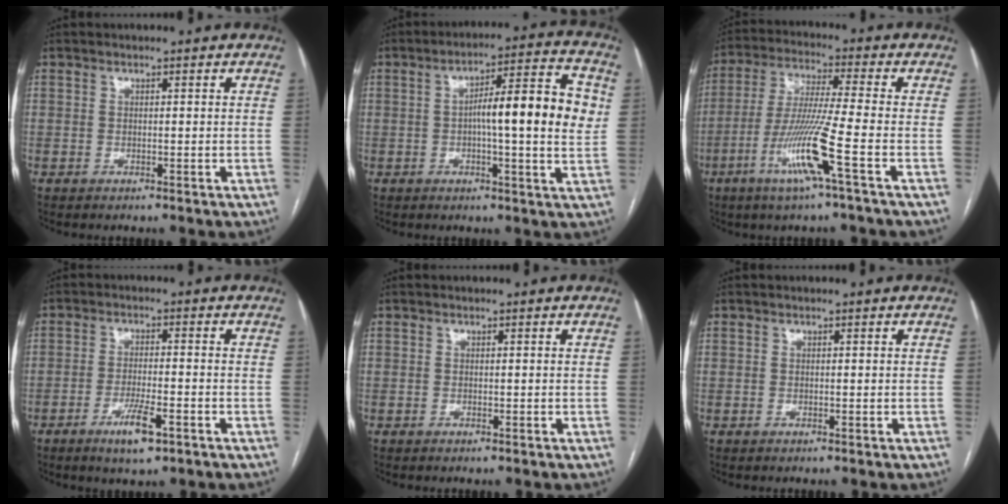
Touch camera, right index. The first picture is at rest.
{"total": 13.3, "force": [1.0, 1.7, 13.2], "torque": [-0.193, 0.024, 0.008]}
{"total": 11.8, "force": [-5.0, -1.5, 10.6], "torque": [-0.215, -0.018, -0.098]}
{"total": 5.9, "force": [-3.3, 0.9, 4.9], "torque": [-0.092, -0.007, -0.054]}
{"total": 0.0}
{"total": 0.0}